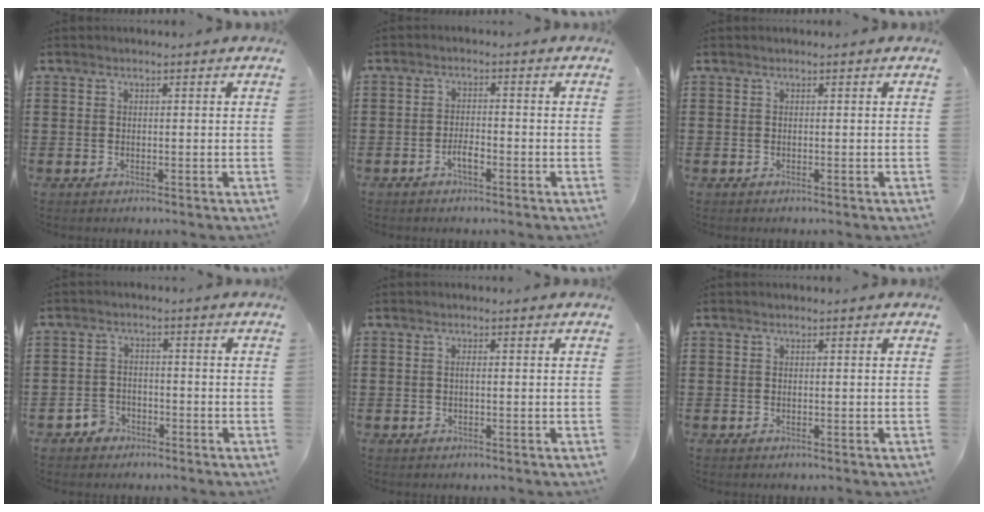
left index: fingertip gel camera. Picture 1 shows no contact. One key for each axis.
{"total": 2.6, "fx": -1.4, "fy": 0.8, "fz": 2.1, "tx": -0.037, "ty": 0.003, "tz": -0.026}
{"total": 0.0}
{"total": 3.0, "fx": -2.5, "fy": 1.7, "fz": 0.5, "tx": -0.014, "ty": 0.005, "tz": -0.050}
{"total": 0.7, "fx": 0.0, "fy": 0.1, "fz": 0.7, "tx": -0.013, "ty": -0.002, "tz": 0.001}
{"total": 0.0}